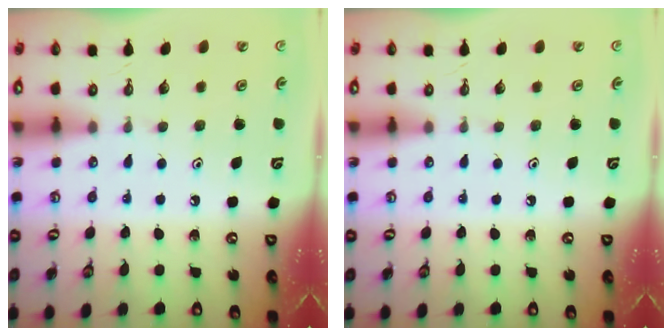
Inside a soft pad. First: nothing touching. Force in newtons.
{"total": 0.0}